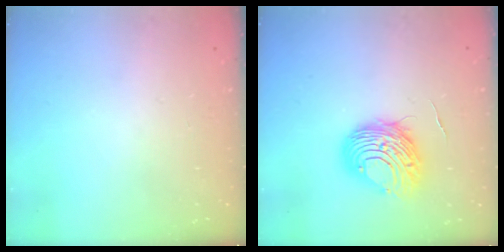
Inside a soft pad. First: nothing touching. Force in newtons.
{"total": 9.5, "press": 9.5, "slide": 1.0}